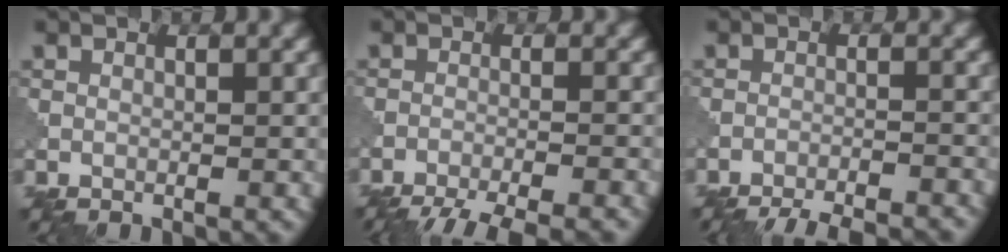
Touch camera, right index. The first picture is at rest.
{"total": 7.2, "force": [-6.4, 1.1, 3.1], "torque": [-0.046, -0.014, -0.099]}
{"total": 8.4, "force": [-8.0, 1.5, 2.3], "torque": [-0.025, 0.002, -0.110]}